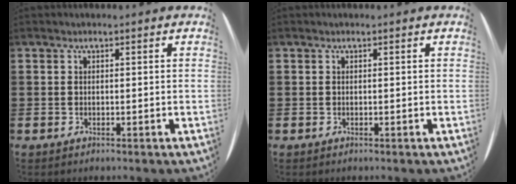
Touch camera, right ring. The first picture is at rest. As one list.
[{"total": 0.0}]